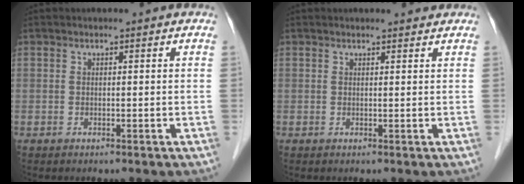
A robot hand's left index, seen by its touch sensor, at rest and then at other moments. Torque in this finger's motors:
{"motor_torque": [0.25, -0.16, 0.05, -0.01]}